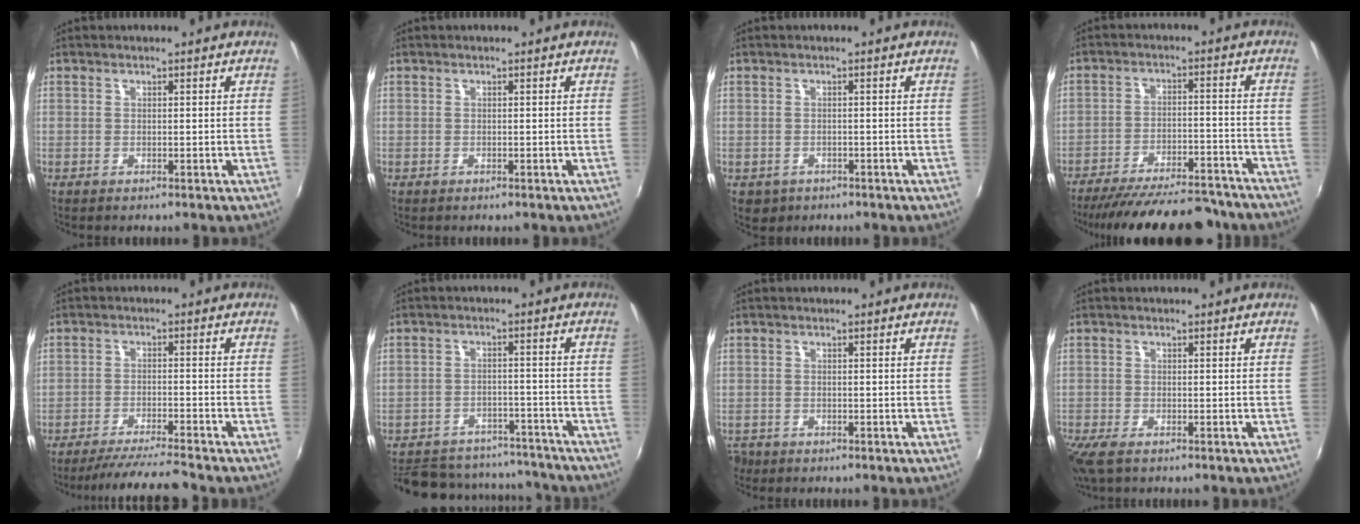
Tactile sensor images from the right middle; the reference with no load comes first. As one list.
[{"total": 0.0}, {"total": 3.2, "force": [-1.3, 2.7, 1.1], "torque": [-0.029, -0.005, -0.015]}, {"total": 22.2, "force": [-19.6, 5.6, 8.7], "torque": [-0.166, -0.001, -0.263]}, {"total": 7.9, "force": [-7.4, -0.3, 2.8], "torque": [-0.070, -0.001, -0.125]}, {"total": 21.7, "force": [-18.5, 8.6, 7.5], "torque": [-0.171, 0.026, -0.232]}, {"total": 3.3, "force": [-2.1, 2.3, 1.0], "torque": [-0.030, -0.007, -0.038]}, {"total": 4.7, "force": [-3.3, 1.6, 2.9], "torque": [-0.072, -0.021, -0.064]}]